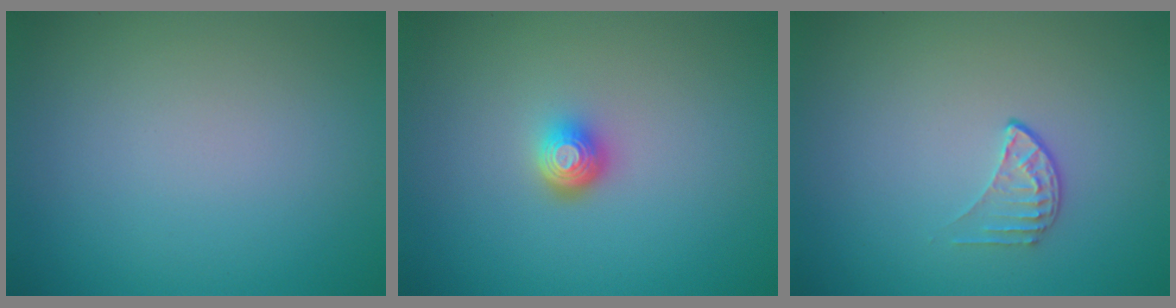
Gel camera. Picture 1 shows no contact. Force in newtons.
{"total": 1.9, "press": 1.4, "slide": 1.2}
{"total": 1.4, "press": 0.9, "slide": 1.1}